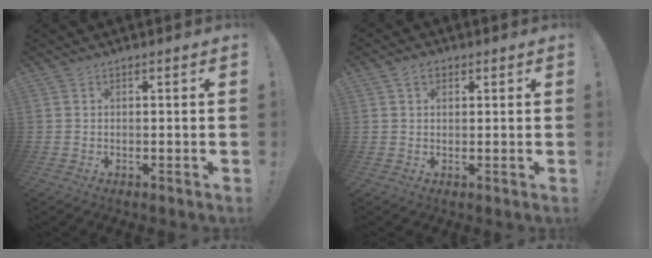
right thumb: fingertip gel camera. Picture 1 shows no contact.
{"total": 3.1, "force": [1.5, 2.2, 1.7], "torque": [-0.027, 0.002, 0.027]}